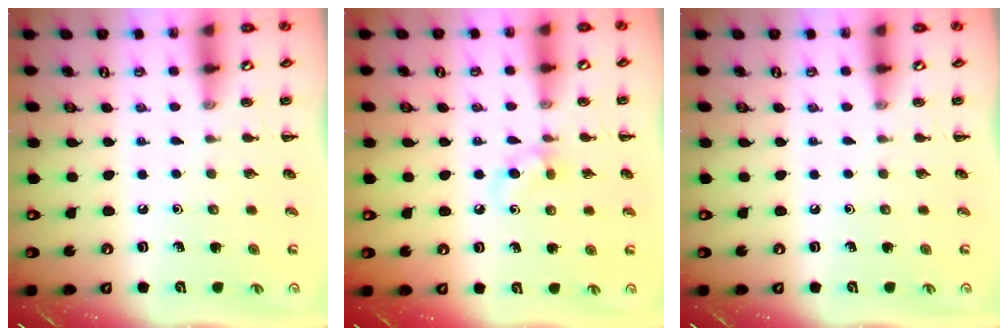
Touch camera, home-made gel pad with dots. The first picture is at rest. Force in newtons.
{"total": 4.9, "press": 4.7, "slide": 1.5}
{"total": 0.0}